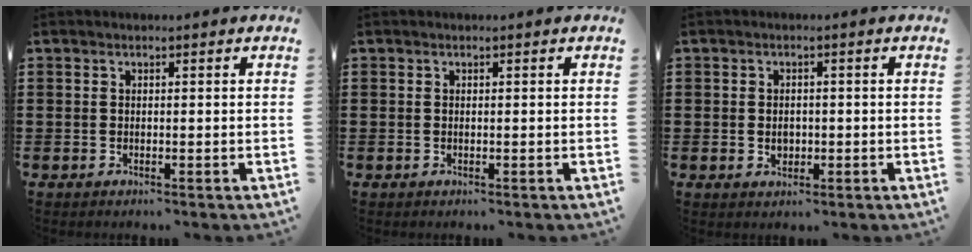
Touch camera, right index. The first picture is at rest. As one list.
[{"total": 0.0}, {"total": 1.8, "force": [-0.2, 1.3, 1.1], "torque": [-0.024, 0.003, -0.005]}]